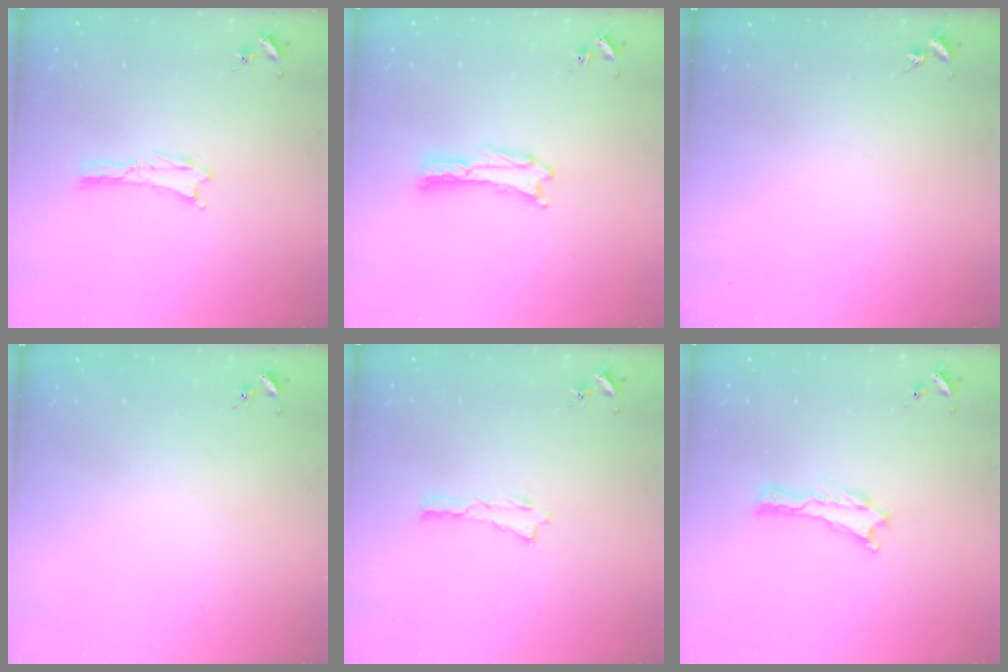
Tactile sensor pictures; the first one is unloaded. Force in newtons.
{"total": 0.7, "press": 0.7, "slide": 0.1}
{"total": 0.0}
{"total": 0.0}
{"total": 0.0}
{"total": 0.0}